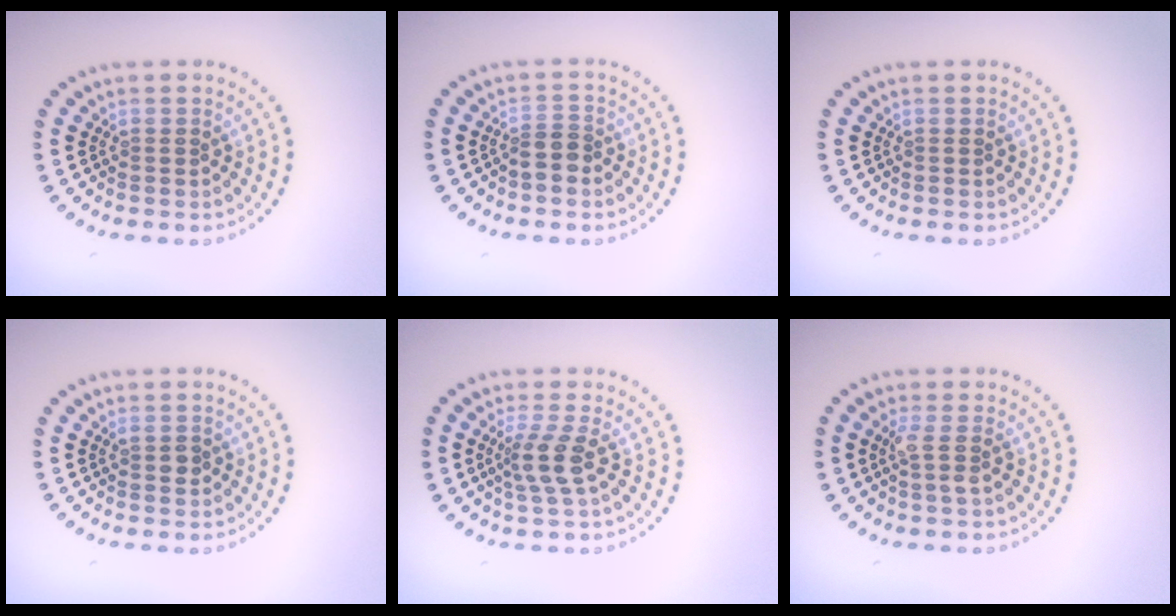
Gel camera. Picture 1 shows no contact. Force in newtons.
{"total": 2.1, "press": 1.7, "slide": 1.1}
{"total": 0.0}
{"total": 1.0, "press": 1.0, "slide": 0.2}
{"total": 2.6, "press": 2.0, "slide": 1.6}
{"total": 1.6, "press": 1.4, "slide": 0.8}